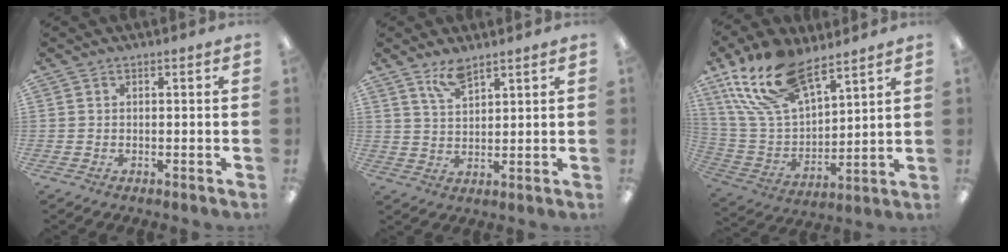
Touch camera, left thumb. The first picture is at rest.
{"total": 5.9, "force": [4.5, 1.9, 3.2], "torque": [-0.066, -0.015, 0.082]}
{"total": 20.4, "force": [13.4, 9.6, 12.0], "torque": [-0.260, -0.056, 0.247]}